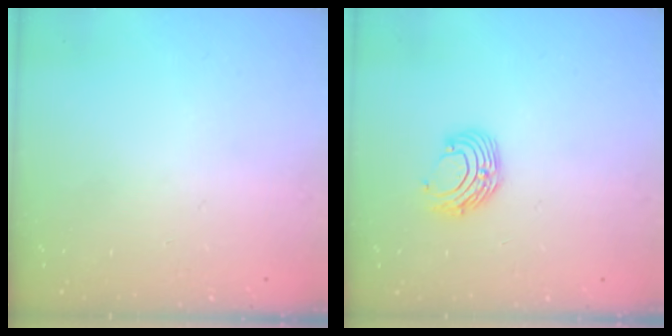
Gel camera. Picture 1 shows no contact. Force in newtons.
{"total": 8.8, "press": 8.8, "slide": 0.9}